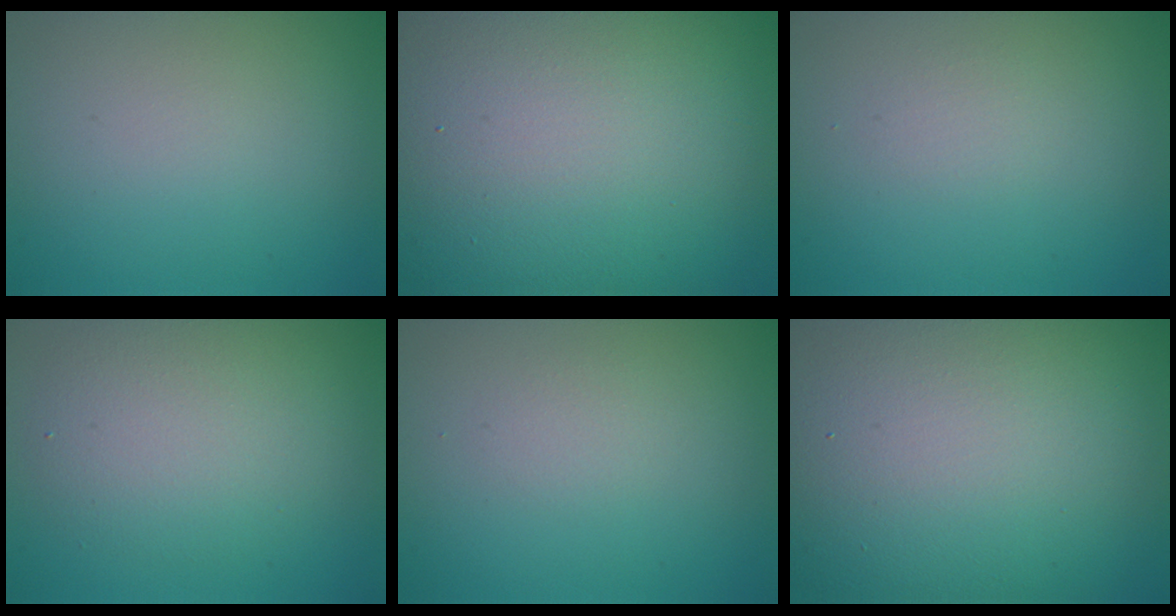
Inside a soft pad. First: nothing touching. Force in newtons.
{"total": 22.9, "press": 22.9, "slide": 1.3}
{"total": 0.7, "press": 0.7, "slide": 0.1}
{"total": 4.3, "press": 4.3, "slide": 0.2}
{"total": 0.9, "press": 0.9, "slide": 0.1}
{"total": 19.6, "press": 19.6, "slide": 0.7}